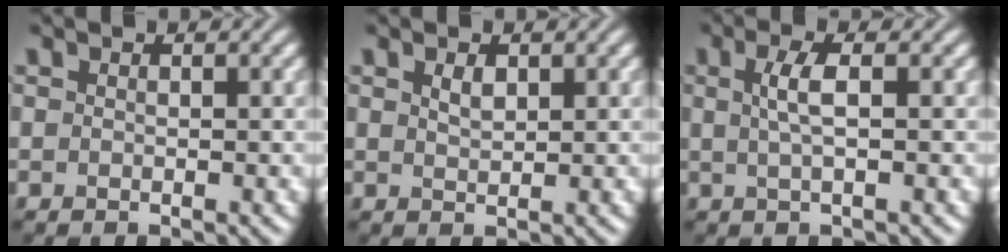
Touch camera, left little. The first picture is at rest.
{"total": 1.2, "force": [0.7, 0.6, 0.8], "torque": [-0.018, 0.001, 0.015]}
{"total": 2.5, "force": [0.4, 0.6, 2.4], "torque": [-0.049, 0.005, 0.007]}